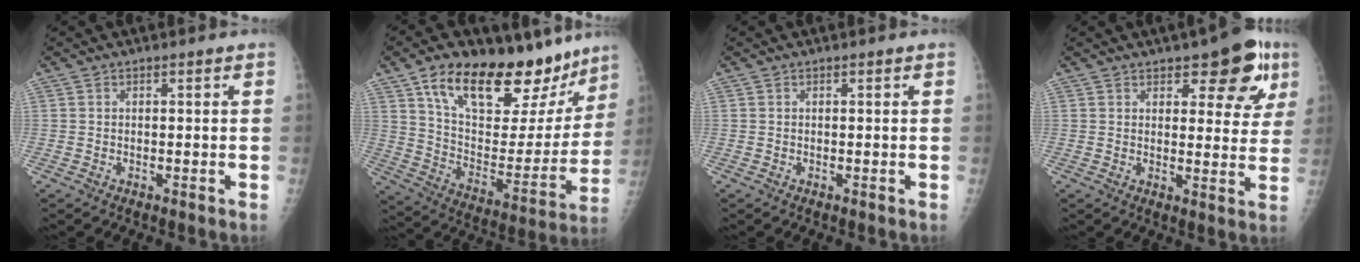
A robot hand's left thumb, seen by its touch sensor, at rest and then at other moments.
{"total": 28.2, "force": [18.6, 12.5, 17.2], "torque": [-0.215, -0.055, 0.299]}
{"total": 0.0}
{"total": 10.8, "force": [5.9, 4.7, 7.8], "torque": [-0.055, -0.022, 0.072]}